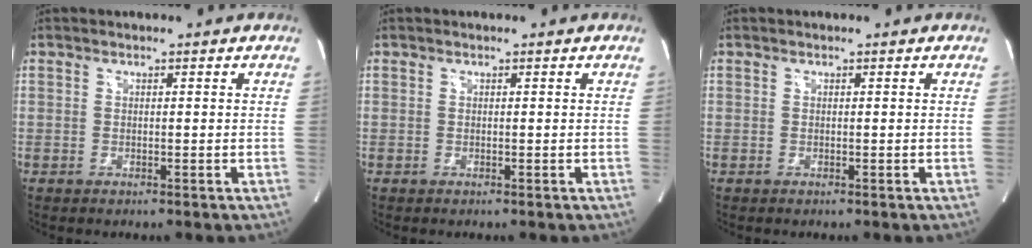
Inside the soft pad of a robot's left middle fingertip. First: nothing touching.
{"total": 0.0}
{"total": 0.0}